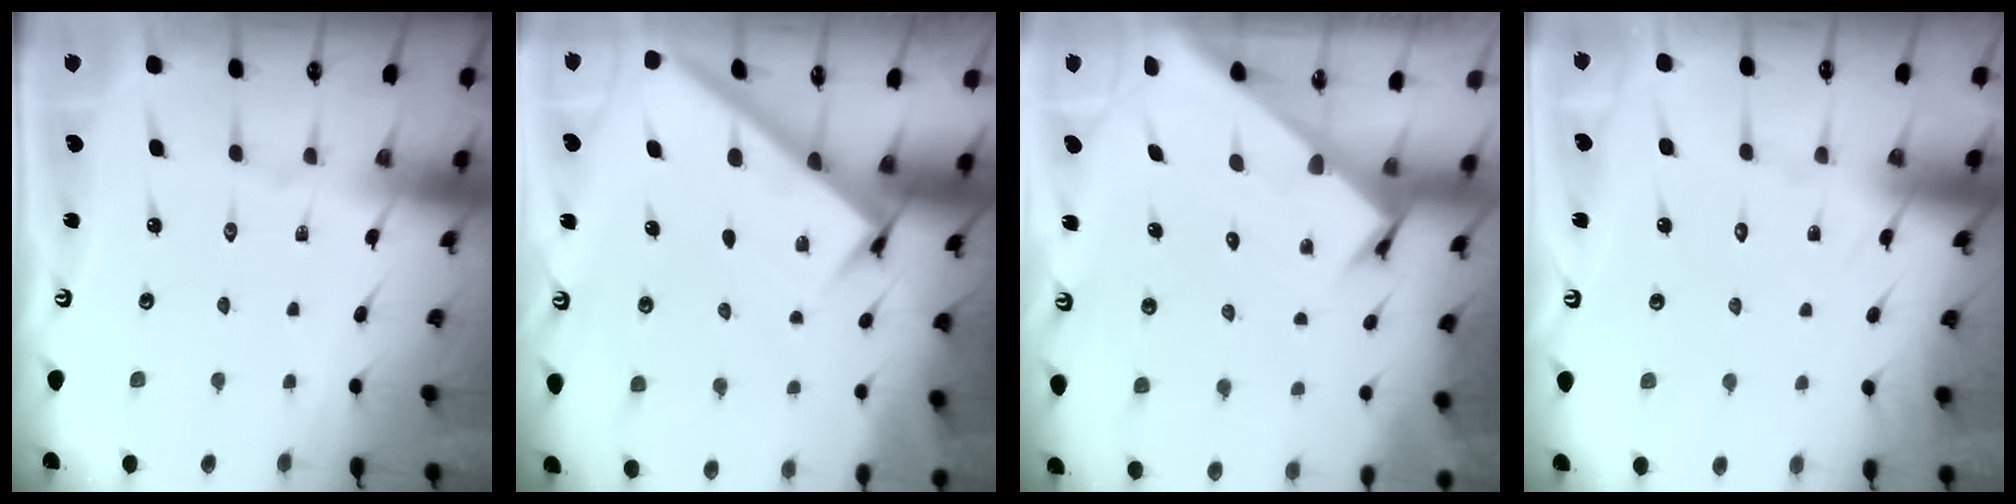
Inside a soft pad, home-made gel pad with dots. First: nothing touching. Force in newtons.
{"total": 2.4, "press": 2.3, "slide": 0.3}
{"total": 2.5, "press": 2.5, "slide": 0.2}
{"total": 5.9, "press": 5.8, "slide": 0.4}